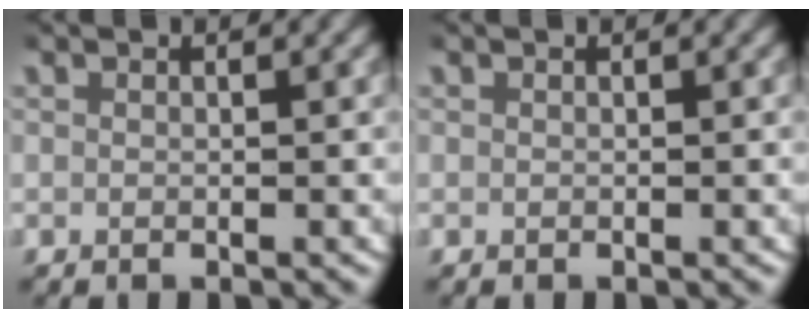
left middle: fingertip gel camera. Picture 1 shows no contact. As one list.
[{"total": 0.0}]